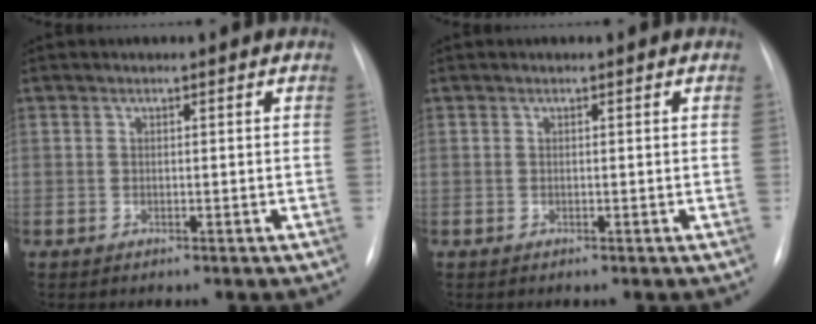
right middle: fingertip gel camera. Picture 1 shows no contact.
{"total": 0.0}